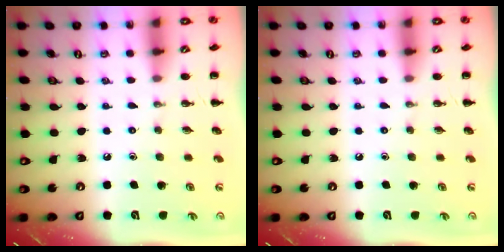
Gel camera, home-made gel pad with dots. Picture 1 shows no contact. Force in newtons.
{"total": 0.0}